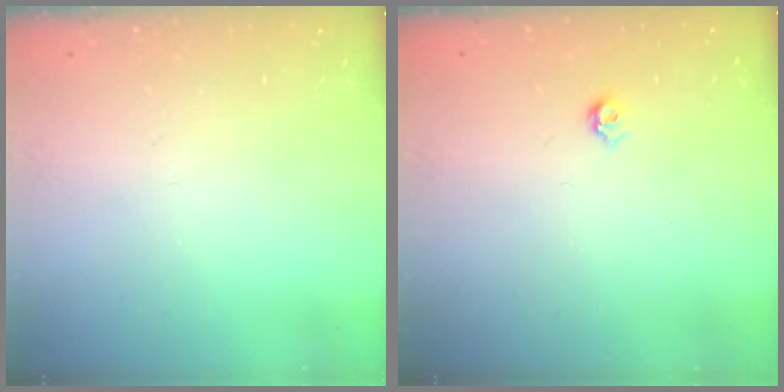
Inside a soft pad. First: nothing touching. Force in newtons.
{"total": 4.2, "press": 4.1, "slide": 0.8}